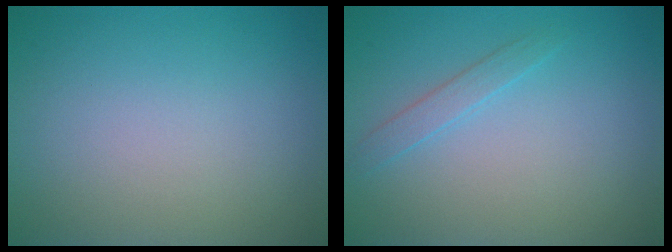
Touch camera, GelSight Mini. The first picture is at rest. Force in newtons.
{"total": 1.3, "press": 1.3, "slide": 0.0}